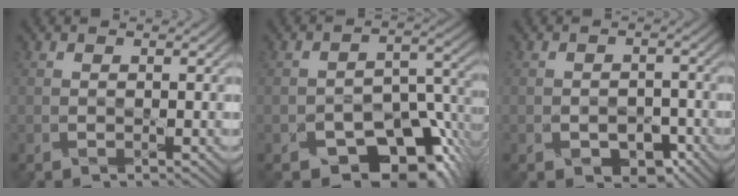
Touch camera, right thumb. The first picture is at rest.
{"total": 11.4, "force": [-7.5, 6.0, 6.3], "torque": [-0.083, -0.008, -0.117]}
{"total": 3.8, "force": [-2.2, 2.5, 1.8], "torque": [-0.023, -0.011, -0.035]}